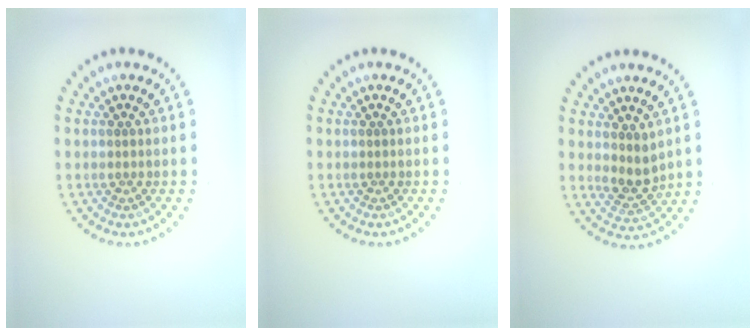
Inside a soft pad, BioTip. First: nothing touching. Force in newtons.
{"total": 0.0}
{"total": 2.4, "press": 2.1, "slide": 1.3}